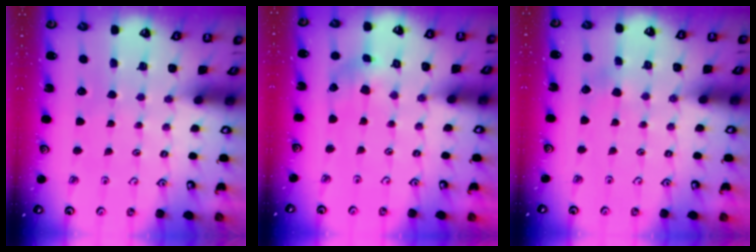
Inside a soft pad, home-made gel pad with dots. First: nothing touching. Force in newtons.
{"total": 2.6, "press": 2.6, "slide": 0.4}
{"total": 2.5, "press": 2.5, "slide": 0.2}